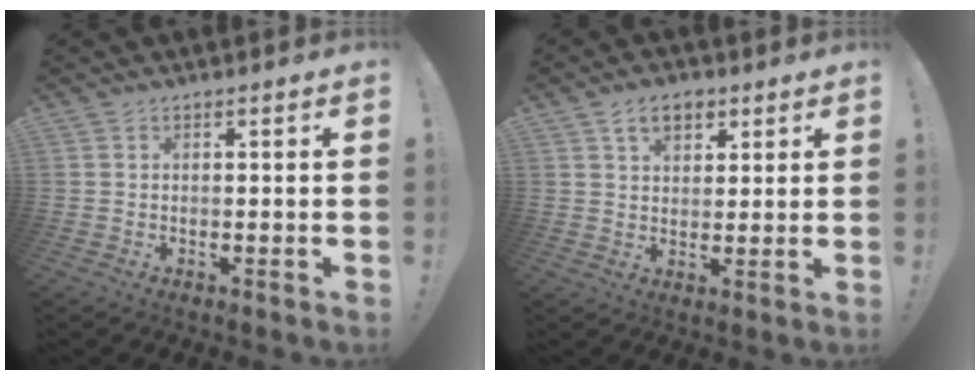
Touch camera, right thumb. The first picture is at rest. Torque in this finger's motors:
{"motor_torque": [0.45, 1.29, 0.13, -0.14, 0.00]}